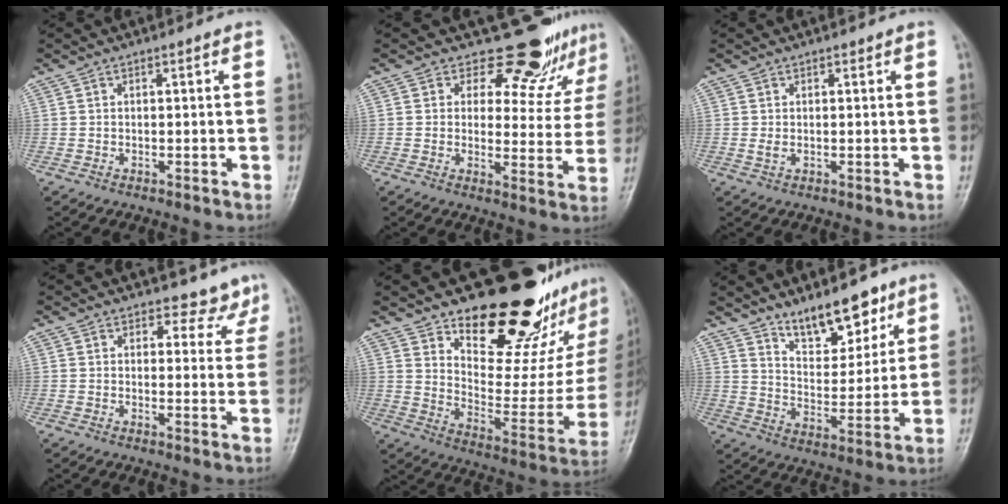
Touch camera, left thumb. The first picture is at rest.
{"total": 11.9, "force": [10.4, 5.3, 2.5], "torque": [0.018, -0.081, 0.114]}
{"total": 1.4, "force": [0.4, 0.9, 1.1], "torque": [-0.017, -0.004, 0.011]}
{"total": 5.4, "force": [4.5, 2.9, 0.2], "torque": [0.031, -0.029, 0.038]}
{"total": 27.8, "force": [18.9, 11.9, 16.6], "torque": [-0.196, -0.119, 0.275]}
{"total": 11.4, "force": [8.4, 5.0, 6.0], "torque": [-0.061, -0.066, 0.146]}